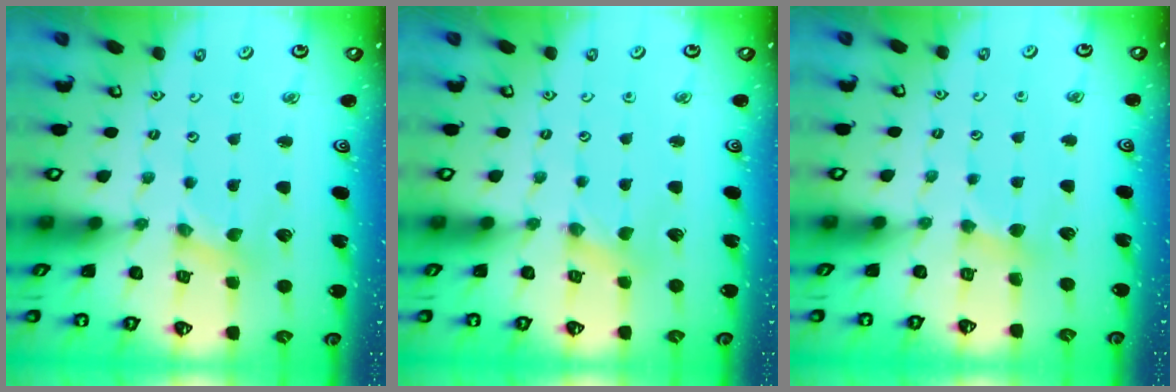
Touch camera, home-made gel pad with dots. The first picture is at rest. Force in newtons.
{"total": 0.0}
{"total": 2.3, "press": 2.3, "slide": 0.4}